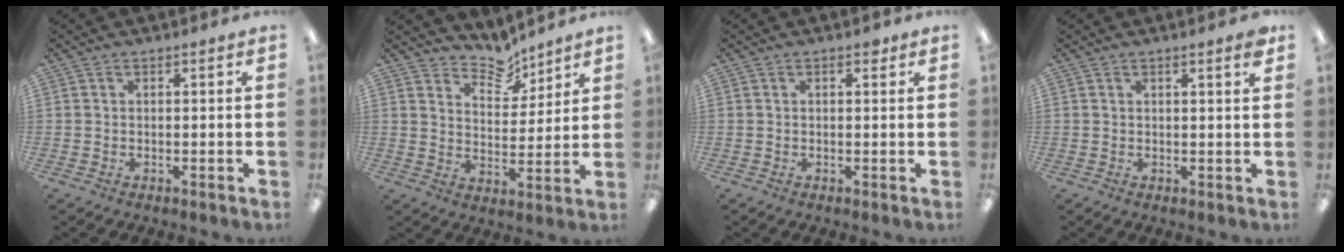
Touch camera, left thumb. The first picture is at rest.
{"total": 8.2, "force": [7.4, 3.2, 1.2], "torque": [-0.015, -0.059, 0.135]}
{"total": 1.3, "force": [0.9, 0.6, 0.7], "torque": [0.000, -0.005, 0.012]}
{"total": 2.2, "force": [1.6, -0.1, 1.4], "torque": [-0.023, -0.005, 0.027]}